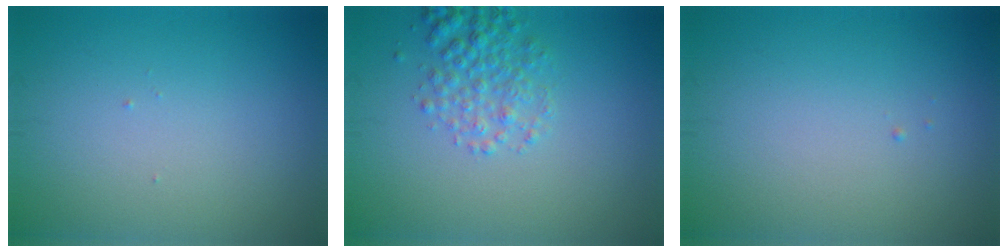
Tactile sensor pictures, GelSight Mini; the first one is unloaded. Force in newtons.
{"total": 2.9, "press": 2.9, "slide": 0.2}
{"total": 0.0}